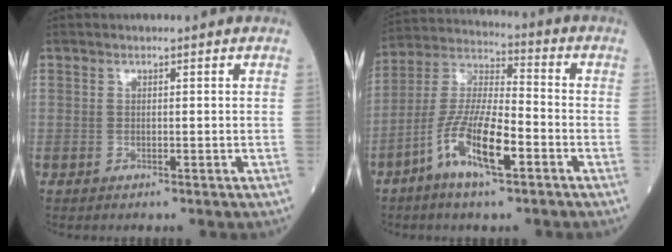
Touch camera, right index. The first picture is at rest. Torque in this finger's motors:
{"motor_torque": [0.10, -0.02, 0.14, 0.04]}